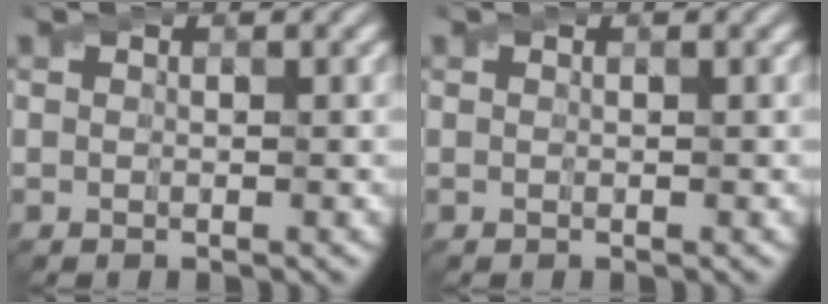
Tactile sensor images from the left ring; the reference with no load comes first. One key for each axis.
{"total": 0.0}